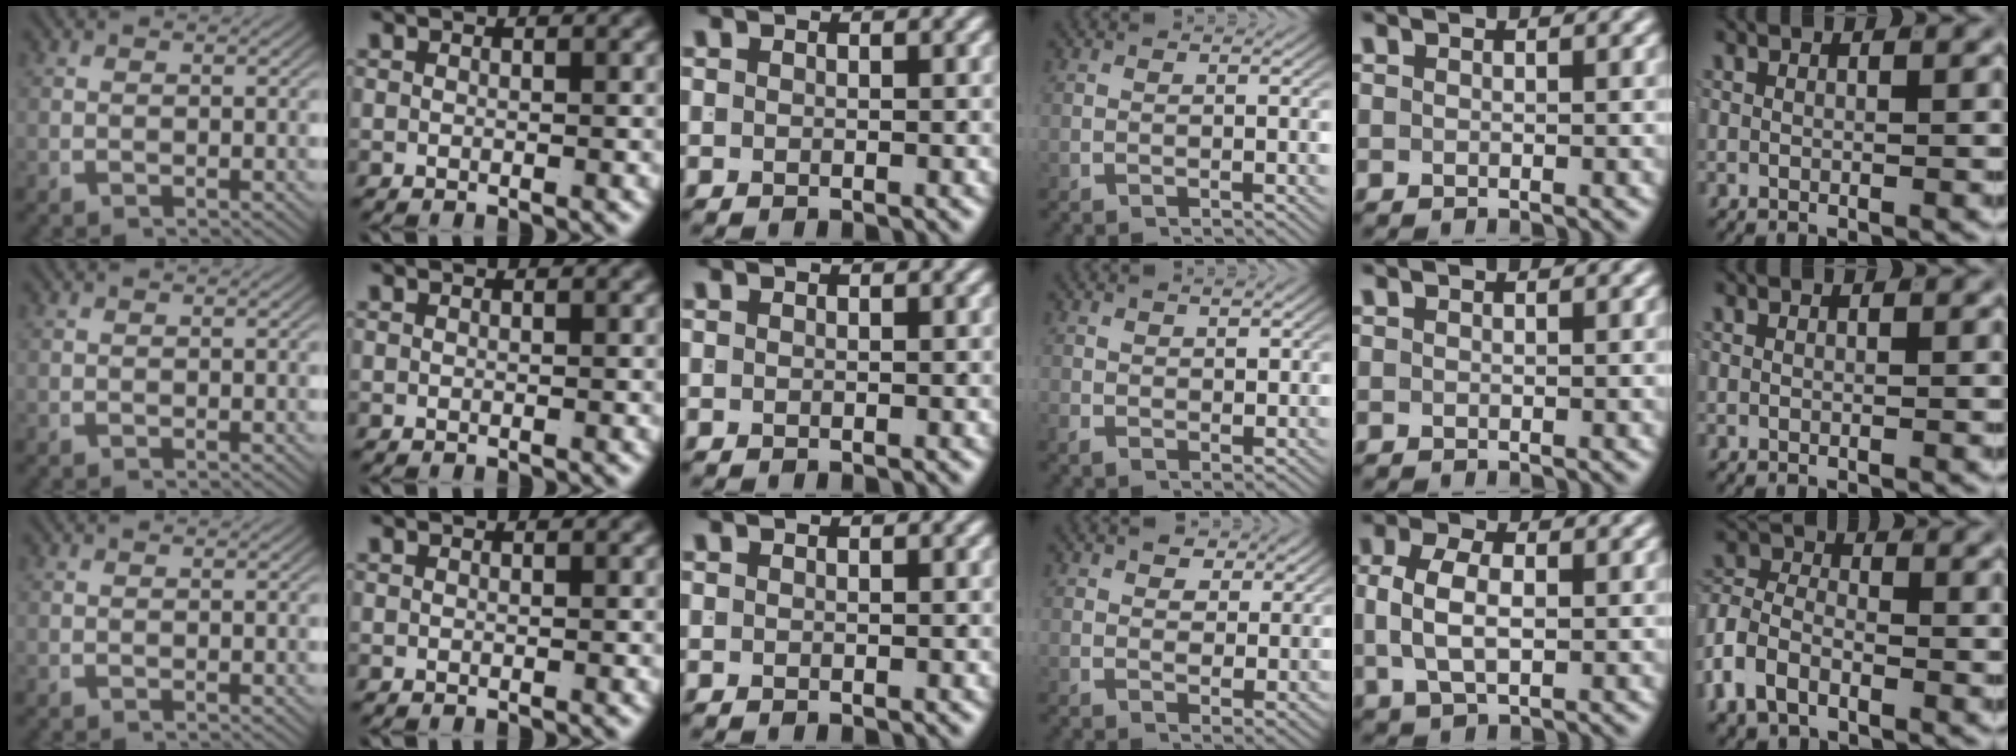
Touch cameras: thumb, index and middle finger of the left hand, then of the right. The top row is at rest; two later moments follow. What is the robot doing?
{"motion": "lift_and_place", "object": "shorts"}